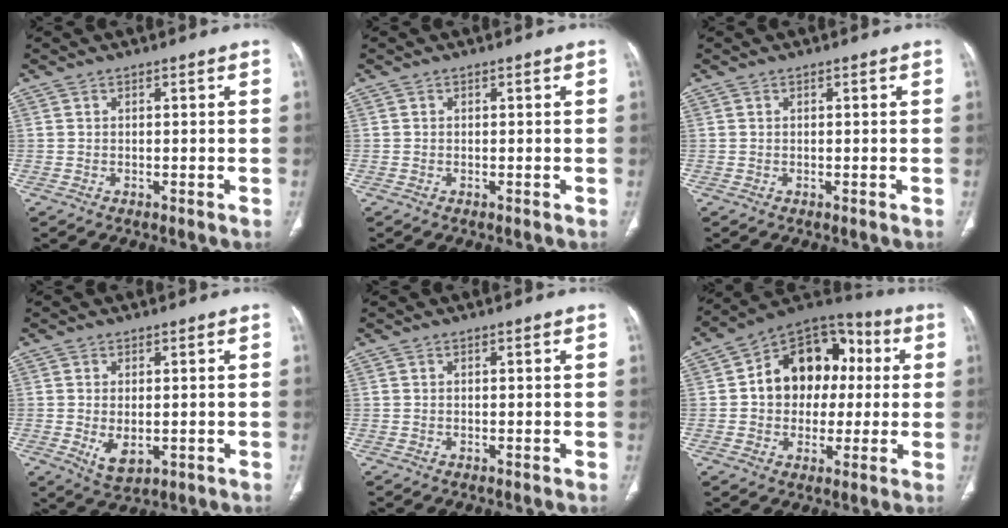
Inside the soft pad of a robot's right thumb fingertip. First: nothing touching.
{"total": 0.0}
{"total": 0.0}
{"total": 4.9, "force": [-0.8, 2.7, 4.0], "torque": [-0.068, -0.011, -0.001]}
{"total": 0.0}
{"total": 17.1, "force": [1.6, 12.9, 11.0], "torque": [-0.111, 0.032, 0.017]}